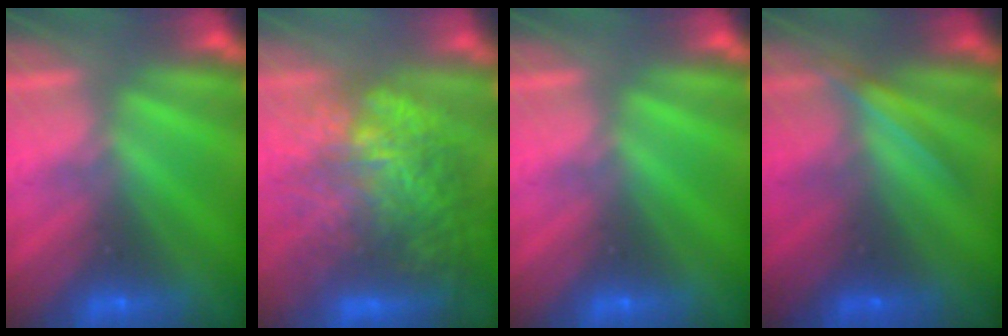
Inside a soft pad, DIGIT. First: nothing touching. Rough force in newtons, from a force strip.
{"total": 6.9}
{"total": 0.0}
{"total": 2.0}